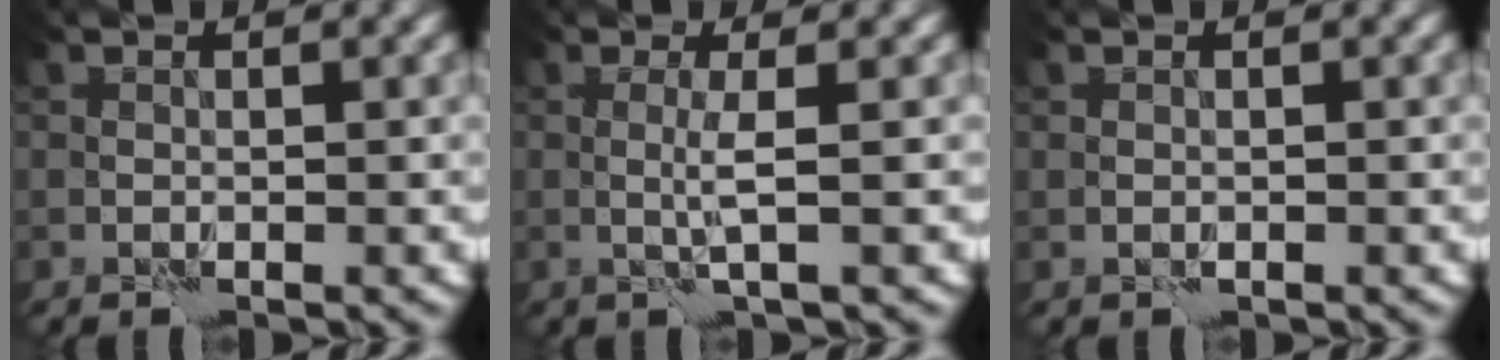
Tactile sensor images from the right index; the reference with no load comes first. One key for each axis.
{"total": 1.8, "fx": 0.4, "fy": -0.1, "fz": 1.7, "tx": -0.036, "ty": -0.007, "tz": 0.004}
{"total": 0.0}